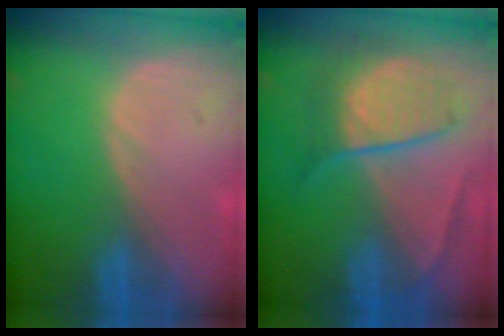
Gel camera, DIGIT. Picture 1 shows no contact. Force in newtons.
{"total": 7.3, "press": 7.3, "slide": 0.2}